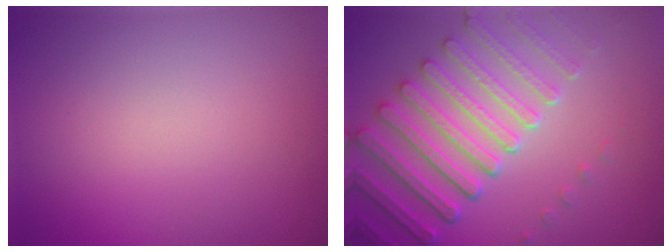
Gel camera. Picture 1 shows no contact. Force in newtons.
{"total": 6.3, "press": 5.5, "slide": 3.1}